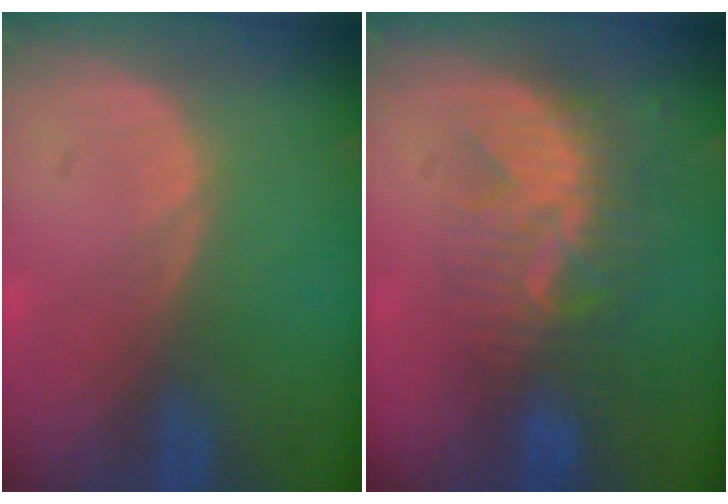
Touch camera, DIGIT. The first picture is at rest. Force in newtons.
{"total": 8.7, "press": 7.6, "slide": 4.2}